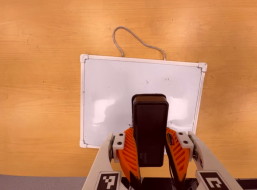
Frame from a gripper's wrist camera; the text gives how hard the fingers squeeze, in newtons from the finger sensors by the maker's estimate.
{"total": 9.6, "left": 8.0, "right": 11.2}